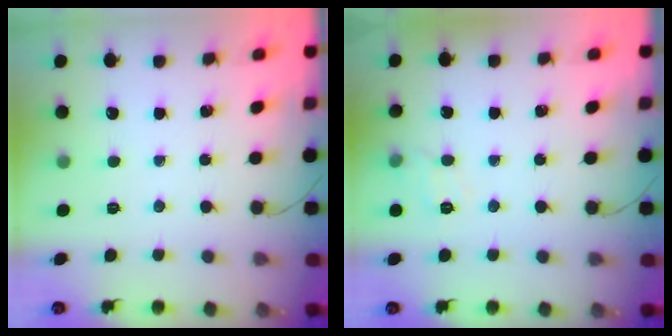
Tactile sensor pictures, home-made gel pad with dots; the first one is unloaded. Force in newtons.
{"total": 8.5, "press": 8.4, "slide": 1.3}